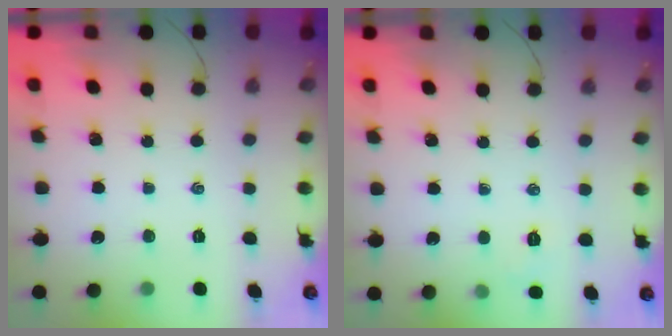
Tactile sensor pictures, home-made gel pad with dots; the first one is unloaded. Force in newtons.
{"total": 3.7, "press": 3.6, "slide": 0.9}